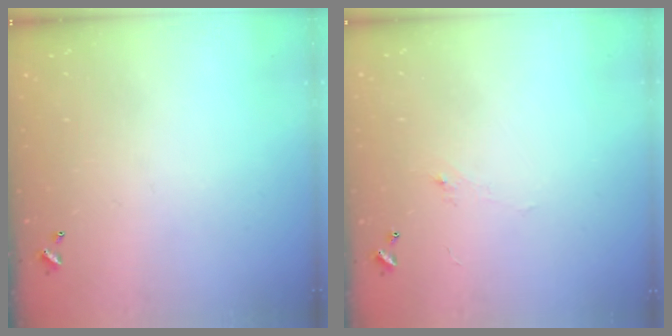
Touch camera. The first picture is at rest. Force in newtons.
{"total": 1.2, "press": 0.8, "slide": 0.8}